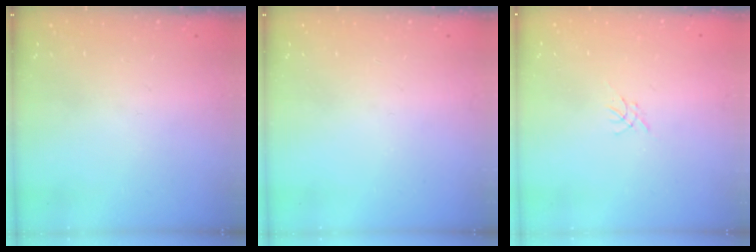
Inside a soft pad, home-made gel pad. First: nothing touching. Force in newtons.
{"total": 0.0}
{"total": 0.0}